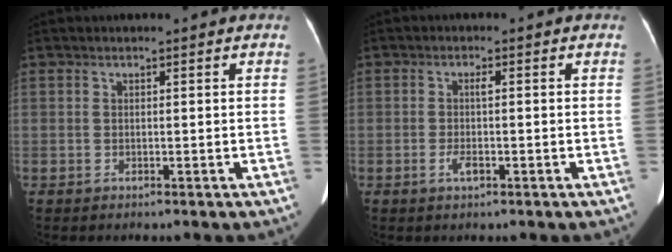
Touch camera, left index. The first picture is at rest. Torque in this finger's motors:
{"motor_torque": [0.01, -0.01, 0.01, 0.02]}